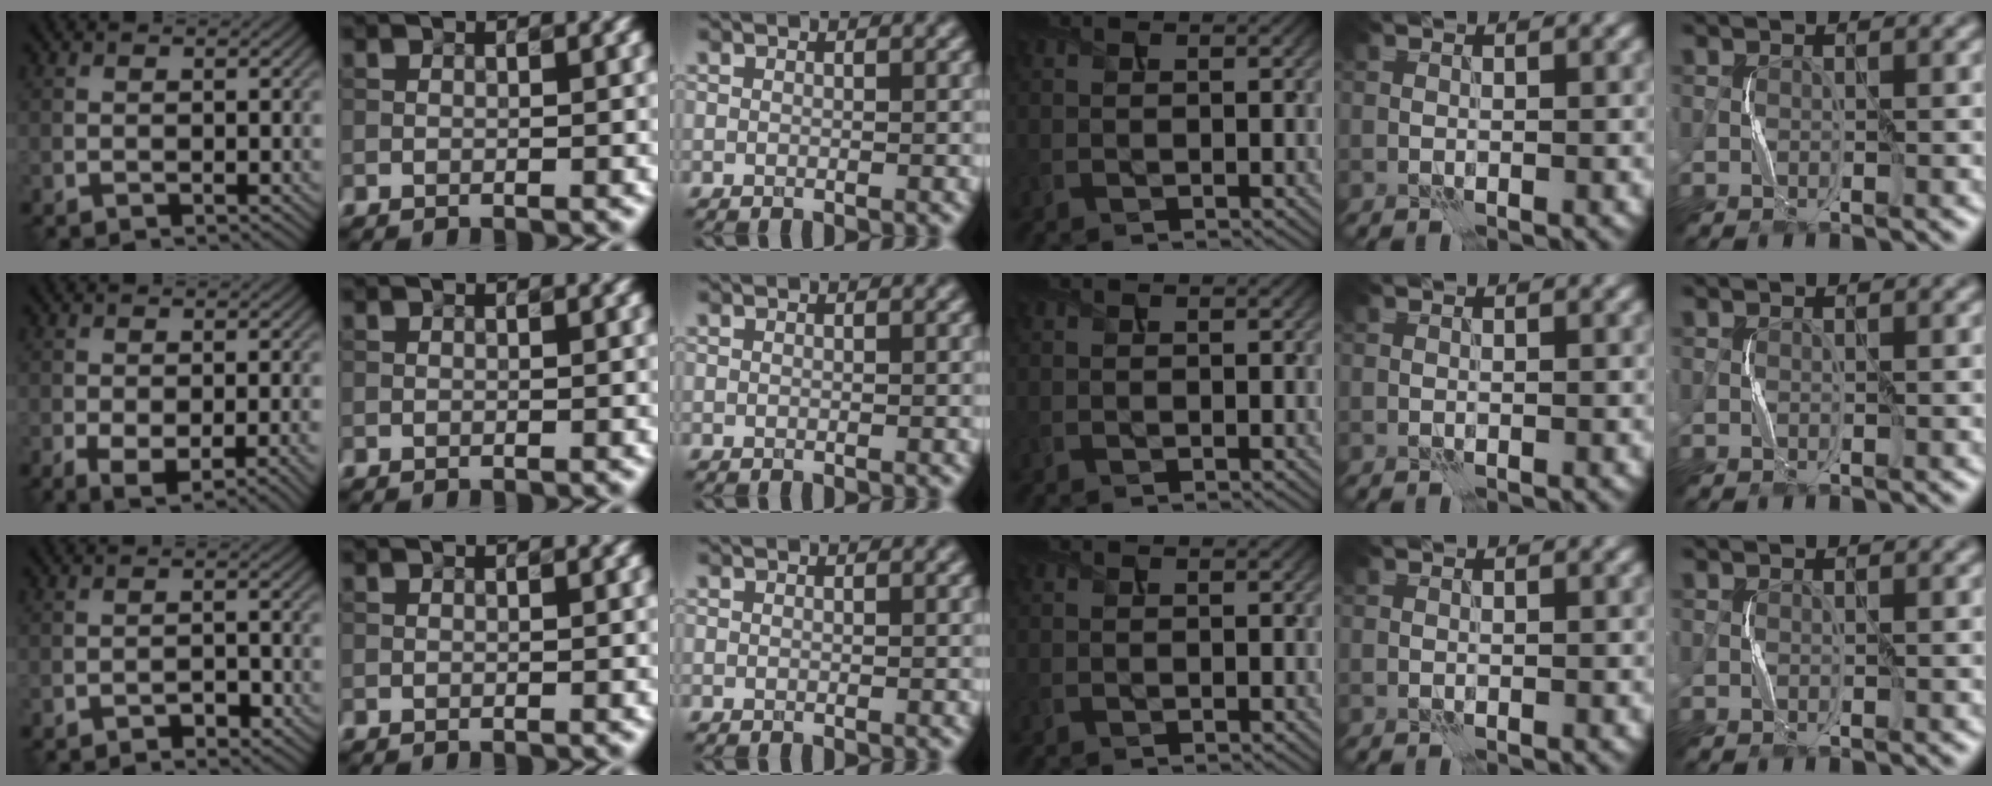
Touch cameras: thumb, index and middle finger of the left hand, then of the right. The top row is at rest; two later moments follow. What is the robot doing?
{"motion": "squeeze", "object": "air blower"}